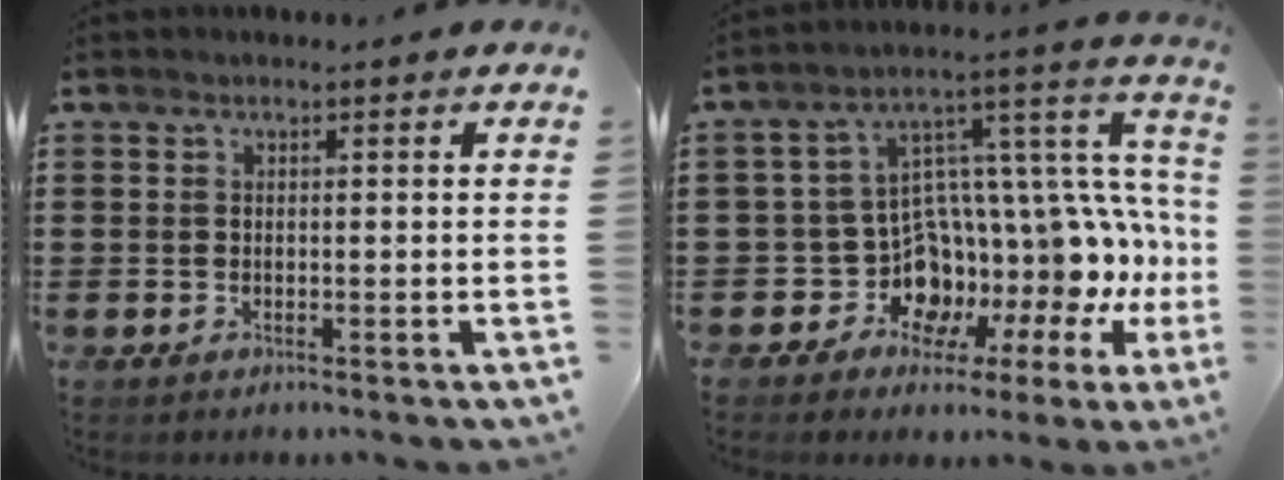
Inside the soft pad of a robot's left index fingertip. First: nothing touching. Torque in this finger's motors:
{"motor_torque": [1.34, 0.42, 0.78, 0.08]}